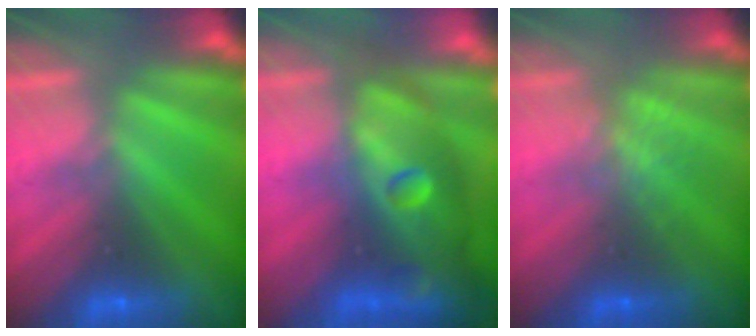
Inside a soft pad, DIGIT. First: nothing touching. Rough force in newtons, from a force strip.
{"total": 10.8}
{"total": 1.0}